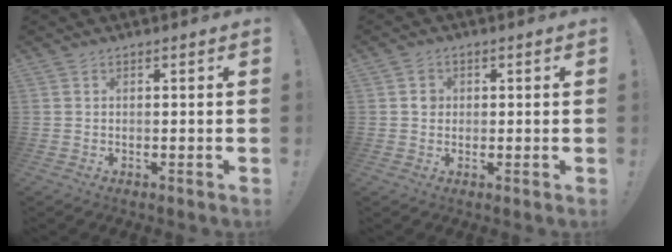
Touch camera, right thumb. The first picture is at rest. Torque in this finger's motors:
{"motor_torque": [0.63, 0.45, 0.19, 0.00, 0.00]}